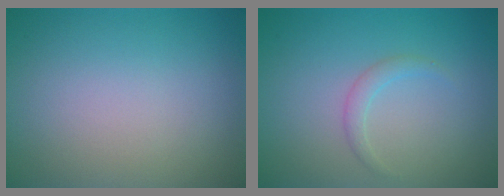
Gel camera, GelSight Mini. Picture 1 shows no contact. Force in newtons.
{"total": 1.1, "press": 1.1, "slide": 0.1}